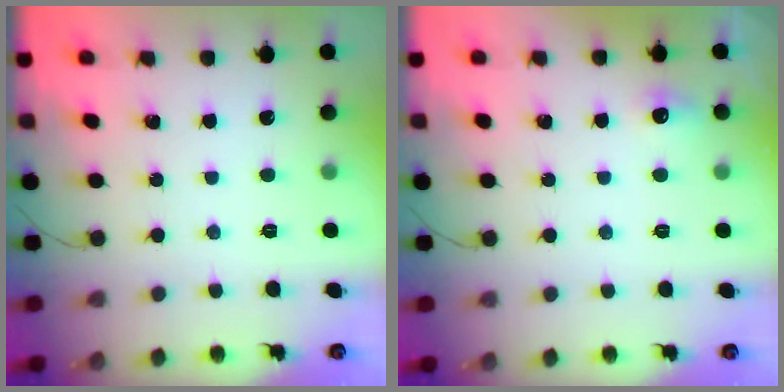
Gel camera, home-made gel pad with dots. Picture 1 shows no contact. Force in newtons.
{"total": 12.6, "press": 5.2, "slide": 11.4}